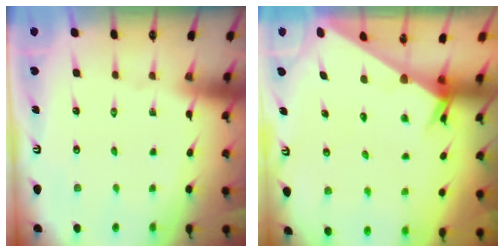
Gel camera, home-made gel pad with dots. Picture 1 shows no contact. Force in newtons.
{"total": 2.2, "press": 2.2, "slide": 0.1}